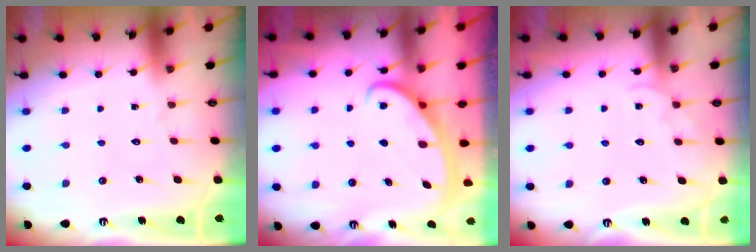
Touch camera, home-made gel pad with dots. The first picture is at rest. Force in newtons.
{"total": 2.6, "press": 2.6, "slide": 0.4}
{"total": 2.5, "press": 2.5, "slide": 0.4}